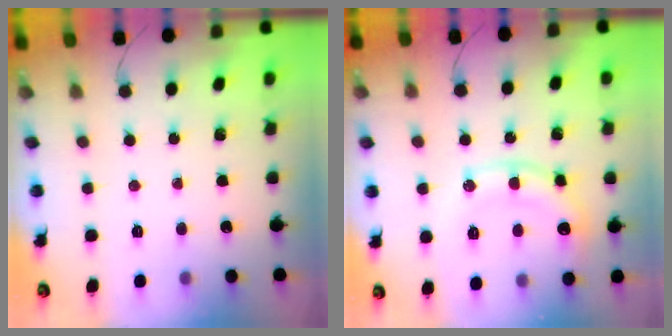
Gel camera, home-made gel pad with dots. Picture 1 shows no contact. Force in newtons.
{"total": 11.9, "press": 11.8, "slide": 0.9}